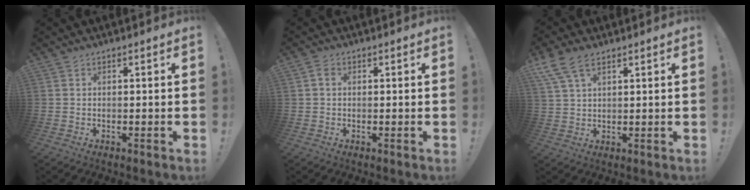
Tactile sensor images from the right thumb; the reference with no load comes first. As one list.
[{"total": 1.7, "force": [0.2, 1.2, 1.2], "torque": [-0.018, 0.002, 0.002]}, {"total": 7.9, "force": [4.8, 3.9, 4.9], "torque": [-0.097, -0.008, 0.097]}]